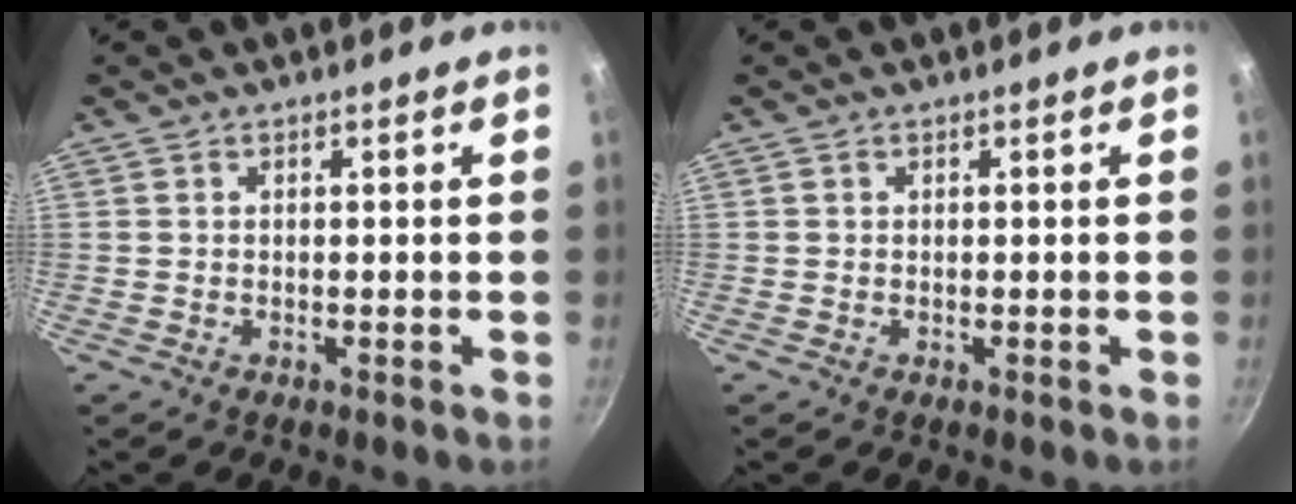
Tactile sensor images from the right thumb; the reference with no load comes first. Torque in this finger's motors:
{"motor_torque": [0.14, 0.06, 0.26, 0.13, 0.00]}